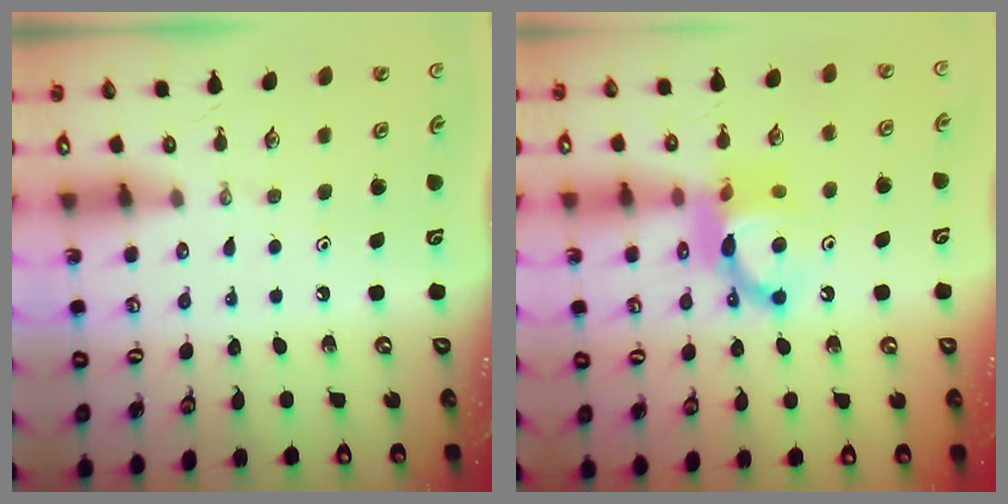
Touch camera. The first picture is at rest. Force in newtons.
{"total": 11.1, "press": 11.0, "slide": 1.1}